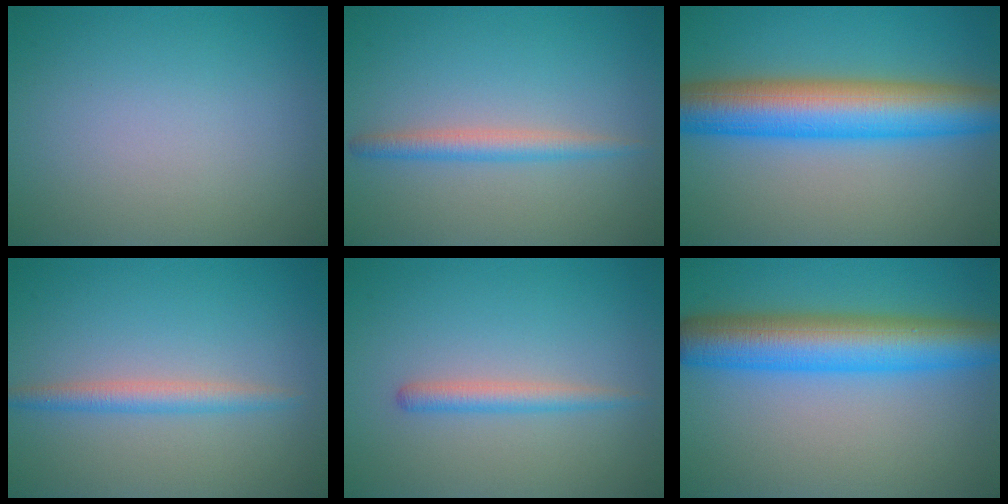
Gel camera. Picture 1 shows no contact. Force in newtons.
{"total": 2.2, "press": 2.2, "slide": 0.1}
{"total": 9.7, "press": 9.7, "slide": 0.2}
{"total": 2.2, "press": 2.2, "slide": 0.0}
{"total": 1.9, "press": 1.8, "slide": 0.2}
{"total": 8.5, "press": 8.5, "slide": 0.1}